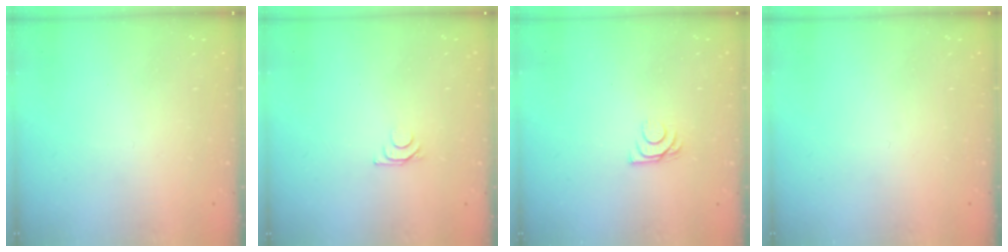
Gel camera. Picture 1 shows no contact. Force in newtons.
{"total": 5.1, "press": 5.0, "slide": 0.7}
{"total": 7.5, "press": 7.4, "slide": 0.6}
{"total": 0.0}